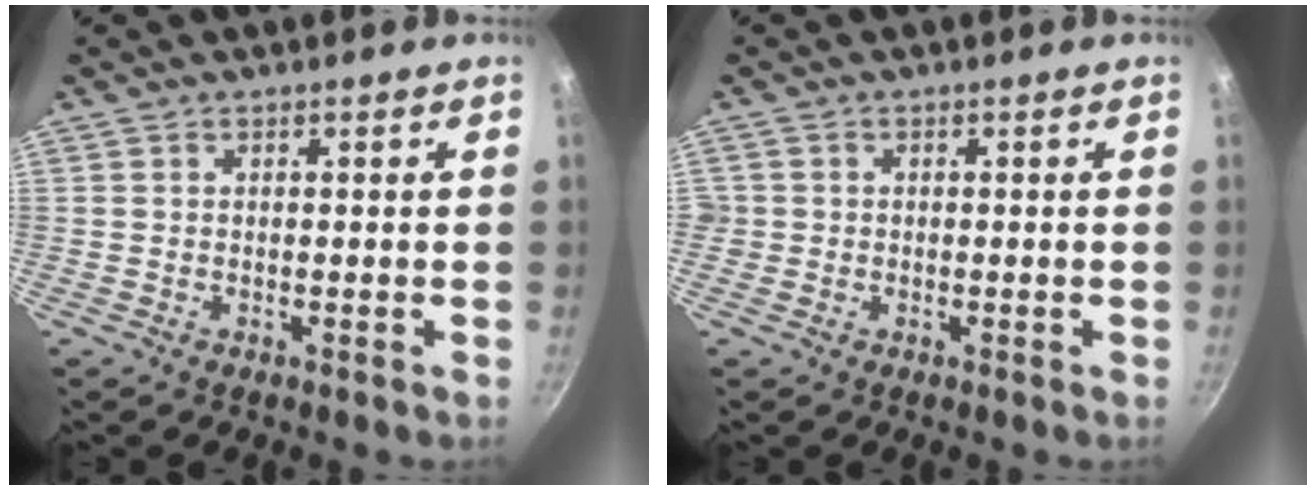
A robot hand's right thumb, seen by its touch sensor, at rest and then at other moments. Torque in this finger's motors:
{"motor_torque": [-0.10, 0.08, -0.17, 0.33, -0.03]}